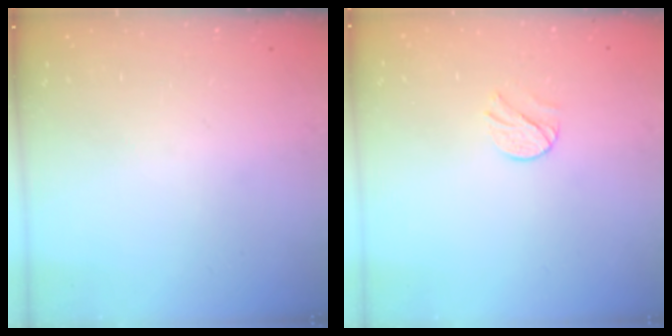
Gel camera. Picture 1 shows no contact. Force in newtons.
{"total": 5.7, "press": 5.6, "slide": 0.6}